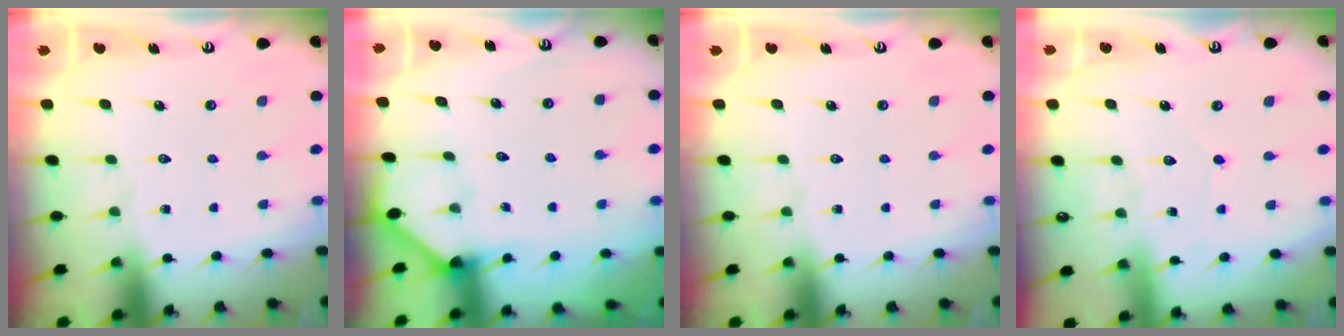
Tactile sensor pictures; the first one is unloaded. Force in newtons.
{"total": 1.9, "press": 1.9, "slide": 0.2}
{"total": 0.0}
{"total": 3.7, "press": 3.7, "slide": 0.4}